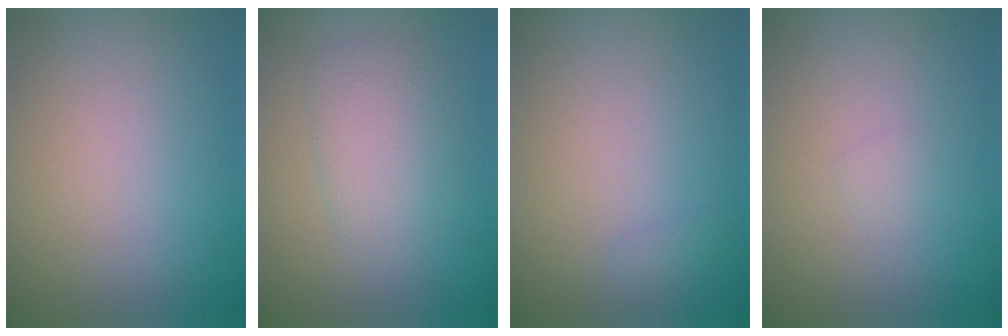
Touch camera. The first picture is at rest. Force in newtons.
{"total": 3.0, "press": 3.0, "slide": 0.1}
{"total": 0.6, "press": 0.6, "slide": 0.0}
{"total": 0.5, "press": 0.5, "slide": 0.0}